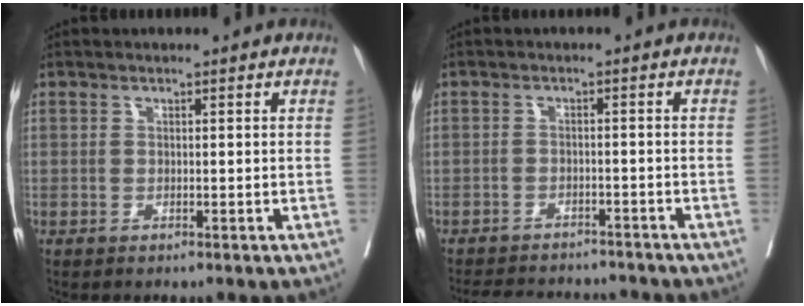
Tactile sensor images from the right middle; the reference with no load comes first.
{"total": 11.3, "force": [-10.5, 2.9, 2.9], "torque": [-0.050, 0.007, -0.136]}